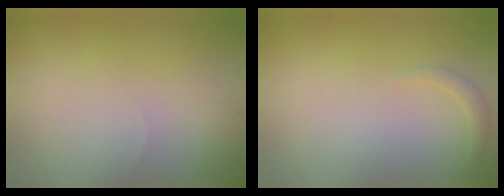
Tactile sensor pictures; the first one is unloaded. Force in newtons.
{"total": 0.8, "press": 0.8, "slide": 0.1}